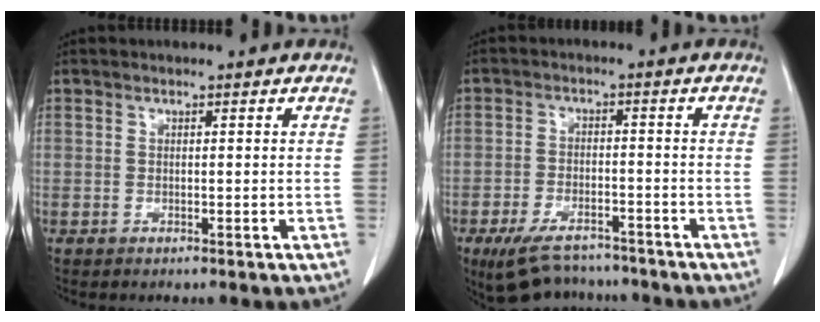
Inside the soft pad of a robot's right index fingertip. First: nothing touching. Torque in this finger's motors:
{"motor_torque": [0.74, -0.62, 0.29, 0.06]}